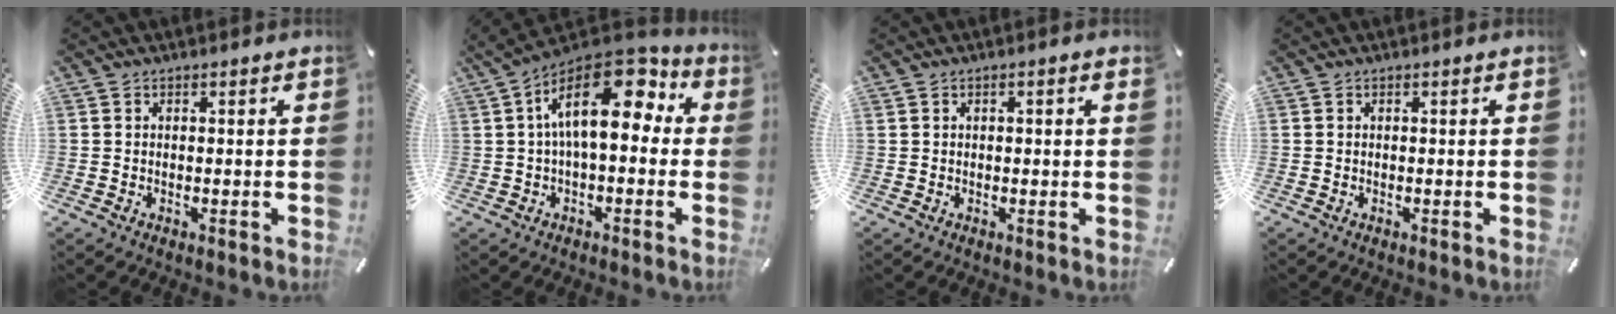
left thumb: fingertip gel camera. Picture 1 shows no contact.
{"total": 17.3, "force": [4.6, 8.9, 14.1], "torque": [-0.239, -0.025, 0.075]}
{"total": 0.9, "force": [0.2, 0.1, 0.9], "torque": [-0.016, 0.000, 0.003]}
{"total": 0.0}